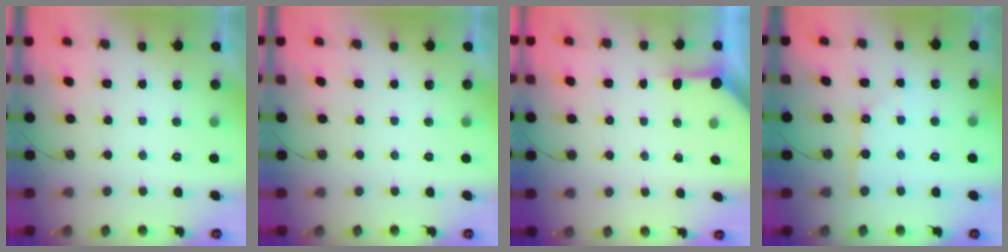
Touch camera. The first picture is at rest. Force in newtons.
{"total": 0.0}
{"total": 3.2, "press": 3.2, "slide": 0.5}
{"total": 2.5, "press": 2.5, "slide": 0.3}